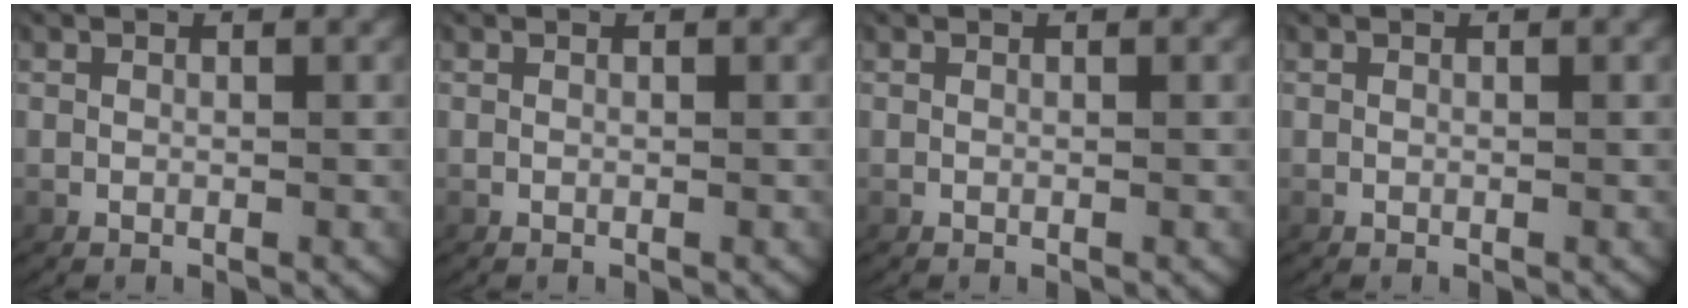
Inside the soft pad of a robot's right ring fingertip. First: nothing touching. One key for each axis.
{"total": 0.0}
{"total": 0.0}
{"total": 0.0}